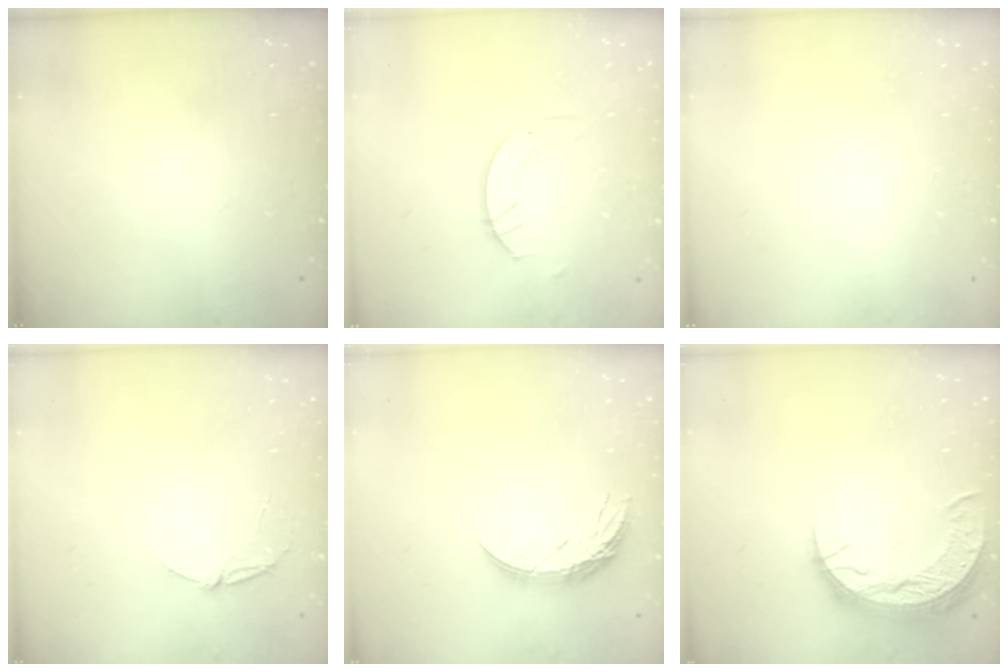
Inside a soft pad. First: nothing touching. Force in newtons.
{"total": 3.9, "press": 3.9, "slide": 0.3}
{"total": 0.0}
{"total": 4.9, "press": 4.9, "slide": 0.6}
{"total": 8.2, "press": 8.2, "slide": 0.8}
{"total": 12.2, "press": 12.2, "slide": 0.9}